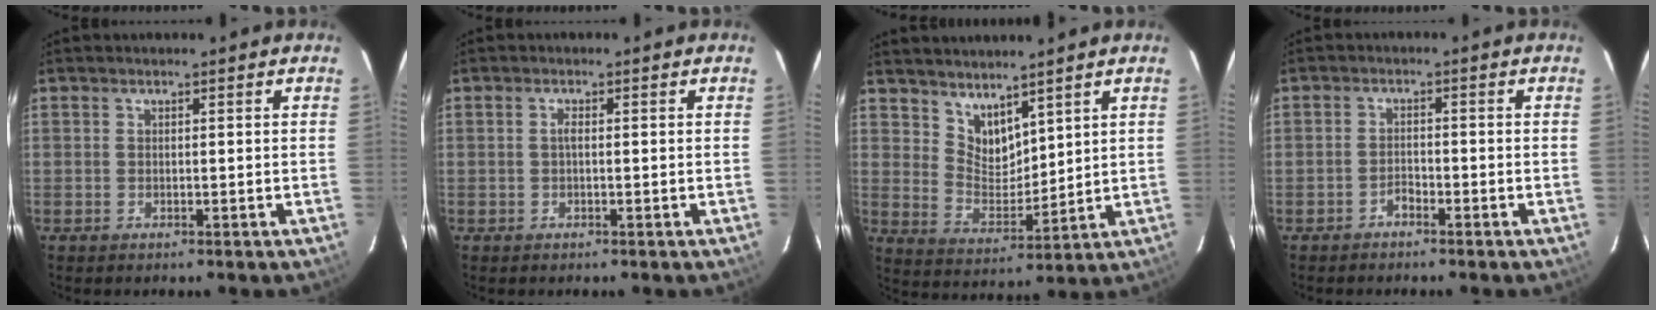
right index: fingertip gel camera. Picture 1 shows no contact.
{"total": 0.9, "force": [-0.1, 0.2, 0.8], "torque": [-0.017, 0.003, -0.003]}
{"total": 7.4, "force": [5.9, 3.5, 2.7], "torque": [-0.041, -0.002, 0.121]}
{"total": 1.5, "force": [-1.4, 0.5, 0.4], "torque": [-0.007, 0.003, -0.024]}